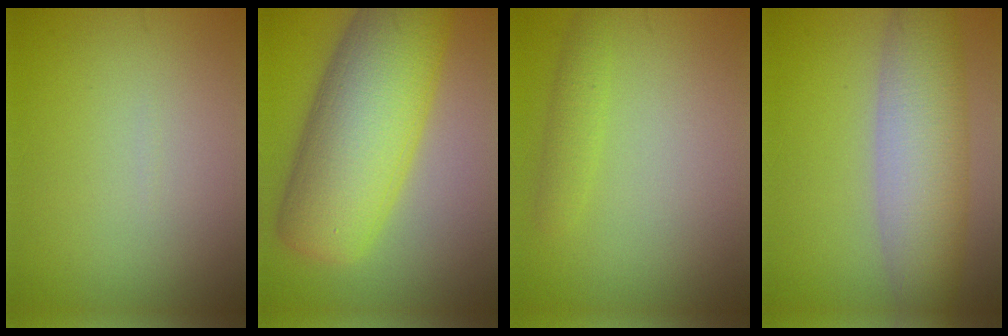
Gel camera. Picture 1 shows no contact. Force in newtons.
{"total": 12.4, "press": 12.4, "slide": 0.3}
{"total": 1.6, "press": 1.6, "slide": 0.0}
{"total": 7.6, "press": 7.6, "slide": 0.5}